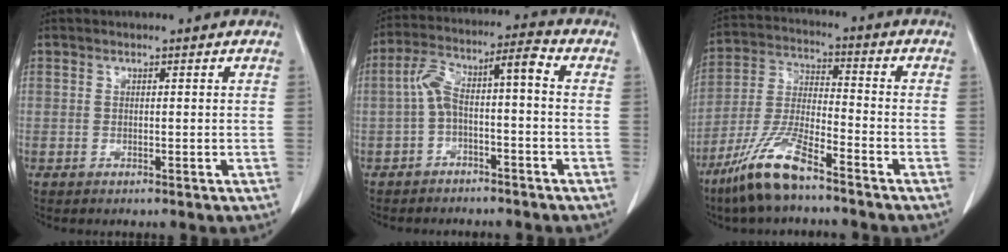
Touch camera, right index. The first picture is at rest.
{"total": 8.1, "force": [-0.9, 1.7, 7.8], "torque": [-0.148, 0.052, -0.017]}
{"total": 11.0, "force": [-7.8, 1.6, 7.5], "torque": [-0.166, -0.022, -0.153]}